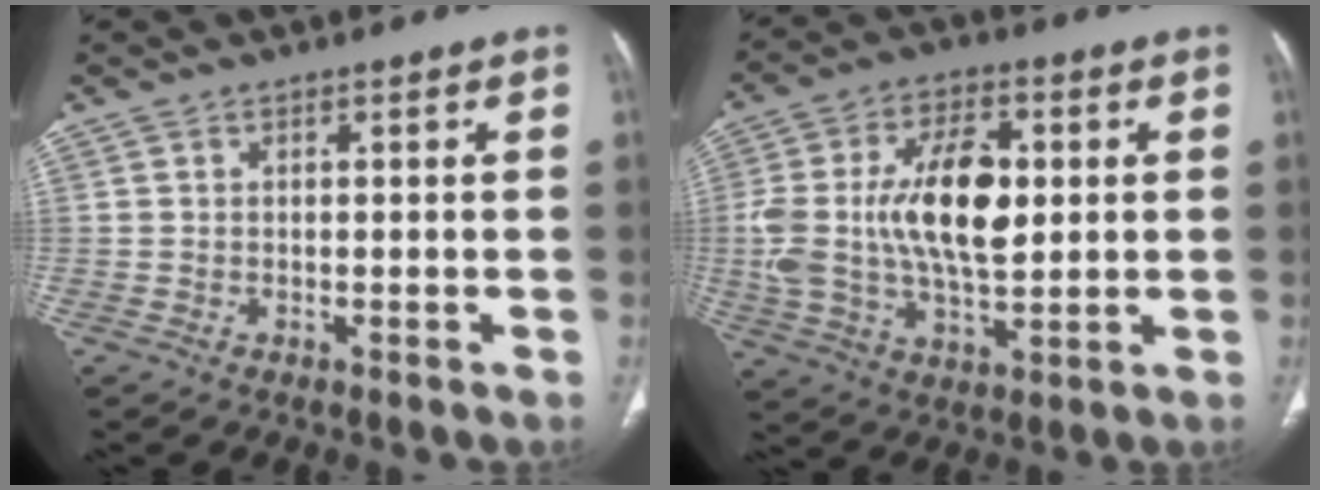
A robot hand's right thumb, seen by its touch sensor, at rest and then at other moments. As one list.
[{"total": 17.2, "force": [1.8, 8.8, 14.7], "torque": [-0.264, 0.003, 0.034]}]